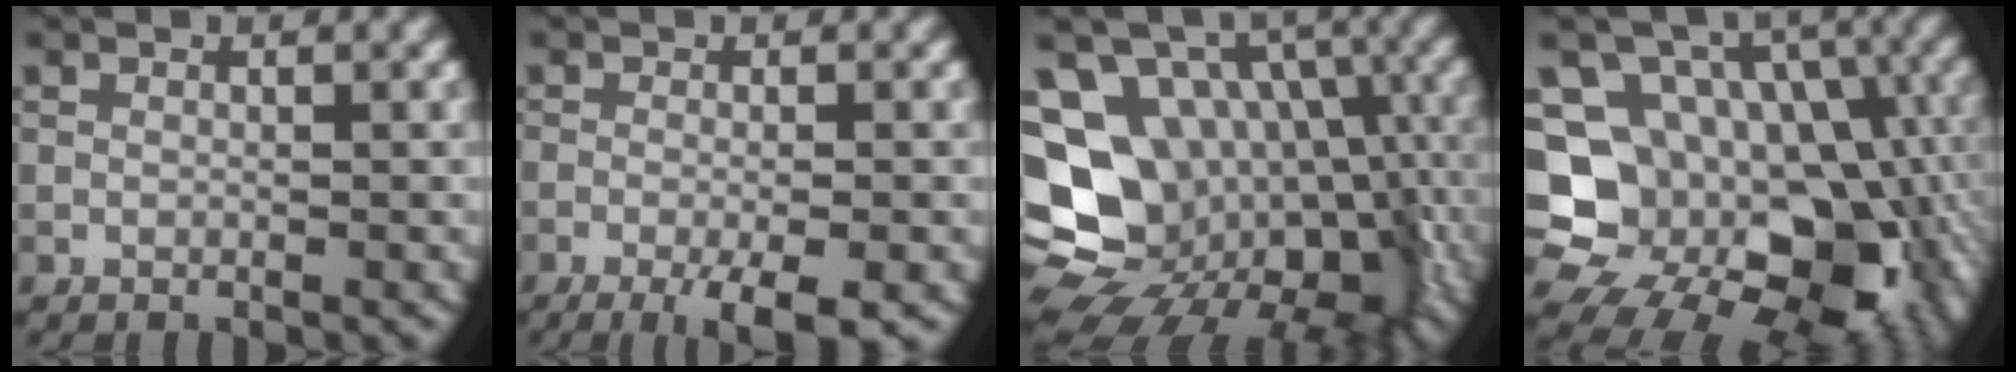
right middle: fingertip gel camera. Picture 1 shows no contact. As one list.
[{"total": 4.7, "force": [-2.4, 1.0, 3.9], "torque": [-0.061, -0.005, -0.039]}, {"total": 16.8, "force": [-3.2, 13.3, 9.8], "torque": [-0.172, -0.005, -0.027]}, {"total": 19.3, "force": [-3.3, 15.9, 10.5], "torque": [-0.170, 0.008, -0.030]}]